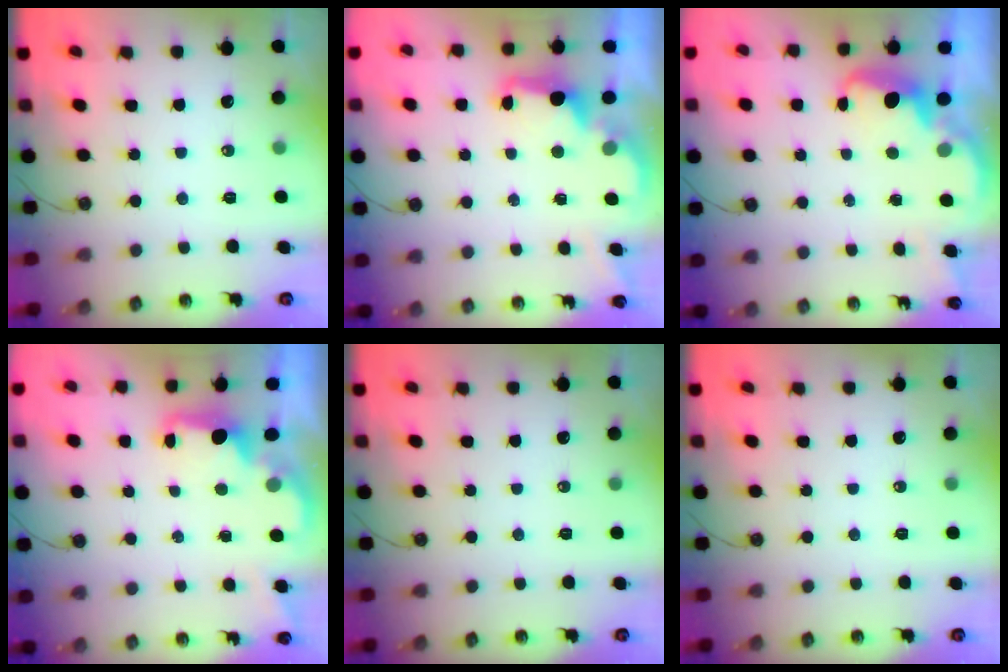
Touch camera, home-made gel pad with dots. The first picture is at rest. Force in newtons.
{"total": 2.7, "press": 2.6, "slide": 0.8}
{"total": 2.9, "press": 2.9, "slide": 0.6}
{"total": 2.0, "press": 1.9, "slide": 0.7}
{"total": 0.0}
{"total": 0.0}